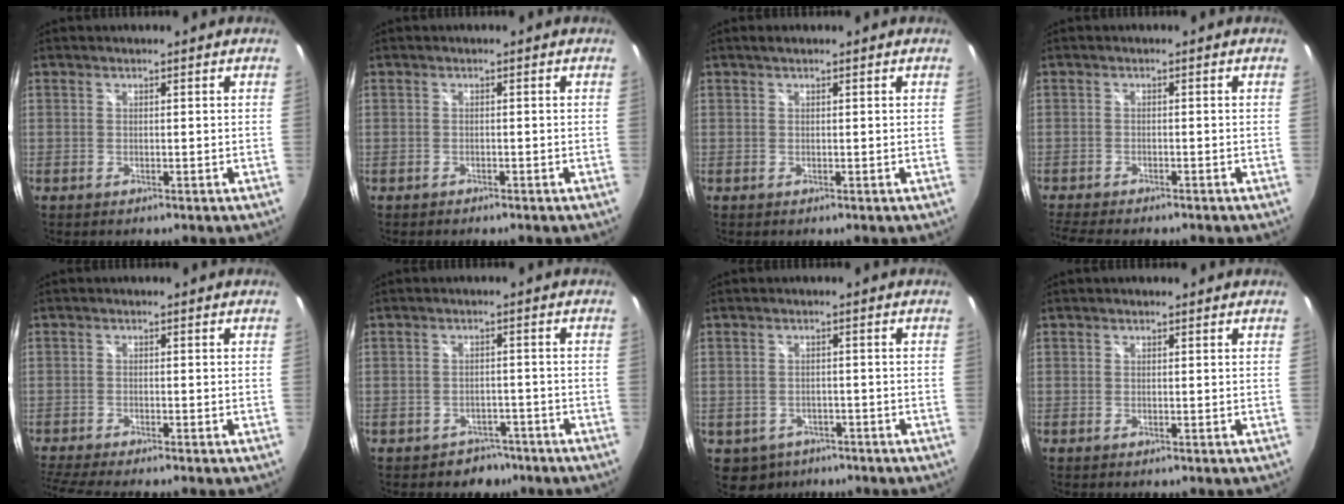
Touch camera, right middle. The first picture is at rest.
{"total": 0.5, "force": [-0.5, 0.0, 0.0], "torque": [-0.004, -0.002, -0.010]}
{"total": 0.8, "force": [0.5, 0.2, 0.6], "torque": [-0.011, 0.006, 0.007]}
{"total": 6.6, "force": [-5.8, 0.8, 2.9], "torque": [-0.072, -0.024, -0.098]}
{"total": 5.9, "force": [-5.1, -0.8, 2.8], "torque": [-0.074, -0.030, -0.092]}
{"total": 4.3, "force": [-3.1, 3.0, 0.1], "torque": [-0.004, 0.015, -0.040]}
{"total": 5.0, "force": [-2.8, 4.0, 1.3], "torque": [-0.038, -0.007, -0.033]}
{"total": 0.6, "force": [0.4, 0.4, 0.2], "torque": [-0.006, 0.002, 0.002]}